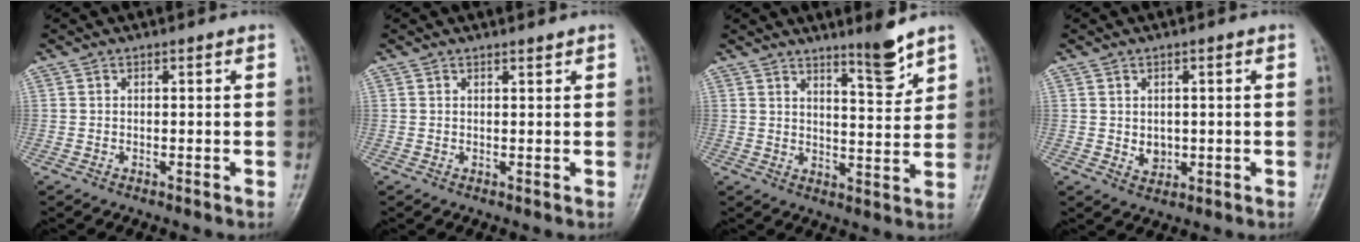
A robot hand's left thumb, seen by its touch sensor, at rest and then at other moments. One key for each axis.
{"total": 0.7, "fx": 0.6, "fy": 0.0, "fz": 0.2, "tx": -0.004, "ty": -0.006, "tz": 0.010}
{"total": 6.6, "fx": 5.1, "fy": 0.9, "fz": 4.1, "tx": -0.052, "ty": -0.049, "tz": 0.082}
{"total": 2.8, "fx": 0.1, "fy": 2.3, "fz": 1.6, "tx": -0.015, "ty": -0.003, "tz": 0.009}